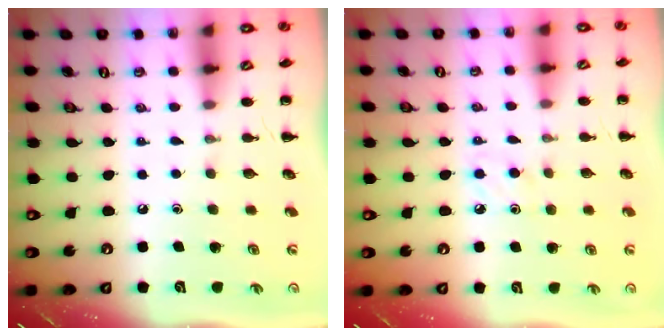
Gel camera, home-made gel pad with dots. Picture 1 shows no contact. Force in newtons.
{"total": 4.1, "press": 3.8, "slide": 1.4}